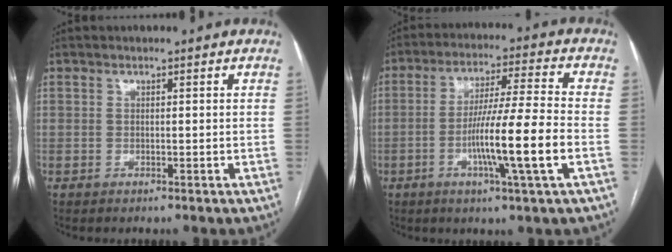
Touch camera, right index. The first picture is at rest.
{"total": 12.6, "force": [-3.5, -1.0, 12.0], "torque": [-0.215, -0.007, -0.067]}